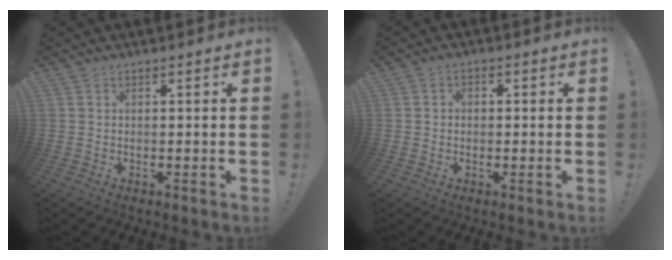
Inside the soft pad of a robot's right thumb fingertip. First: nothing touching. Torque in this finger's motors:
{"motor_torque": [-0.09, -0.19, -0.09, 0.03, 0.08]}